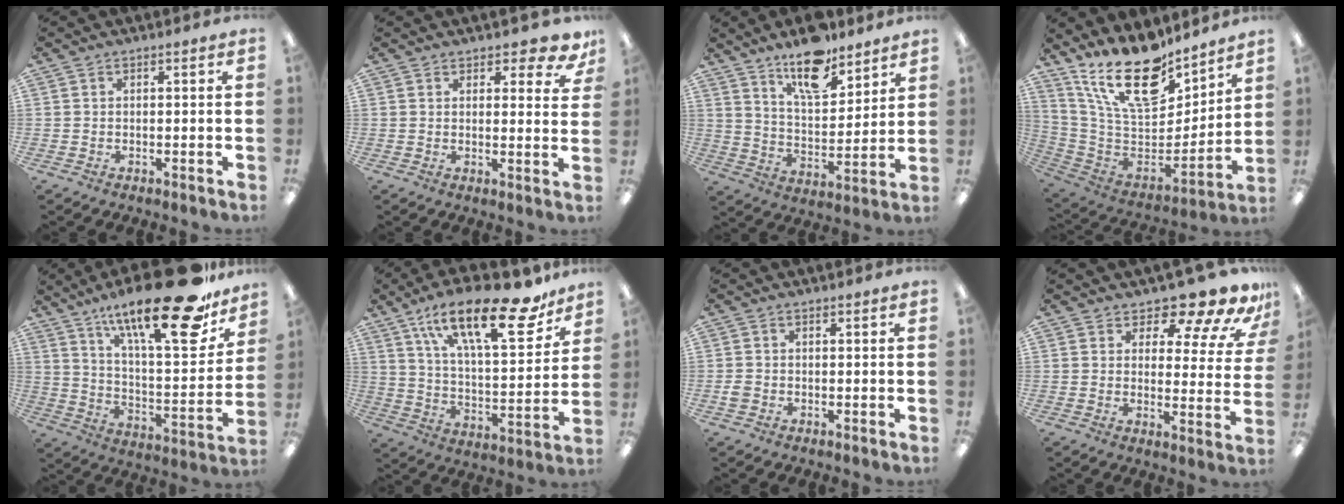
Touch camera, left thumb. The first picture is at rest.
{"total": 4.6, "force": [3.8, 1.8, 1.9], "torque": [-0.015, -0.022, 0.063]}
{"total": 13.7, "force": [10.9, 4.7, 6.9], "torque": [-0.108, -0.065, 0.188]}
{"total": 22.6, "force": [15.9, 9.4, 13.1], "torque": [-0.240, -0.107, 0.281]}
{"total": 25.9, "force": [18.0, 6.2, 17.5], "torque": [-0.261, -0.122, 0.287]}
{"total": 25.7, "force": [16.4, 8.9, 17.7], "torque": [-0.268, -0.088, 0.267]}
{"total": 1.5, "force": [-0.4, 1.3, 0.6], "torque": [-0.010, 0.003, -0.007]}
{"total": 12.1, "force": [10.3, 3.5, 5.4], "torque": [-0.081, -0.084, 0.176]}